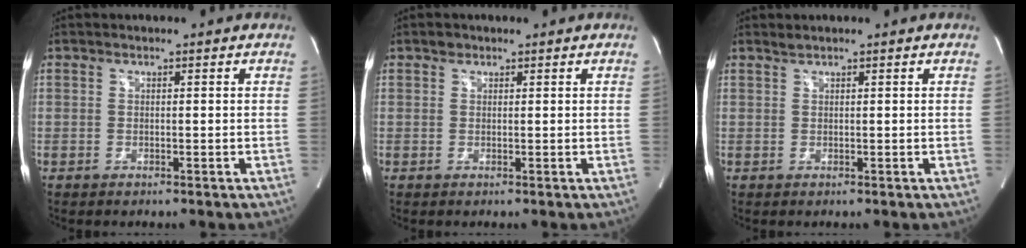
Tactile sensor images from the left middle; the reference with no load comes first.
{"total": 0.8, "force": [0.6, 0.6, 0.1], "torque": [0.000, 0.000, 0.007]}
{"total": 0.5, "force": [0.5, -0.2, 0.0], "torque": [-0.007, 0.002, 0.014]}